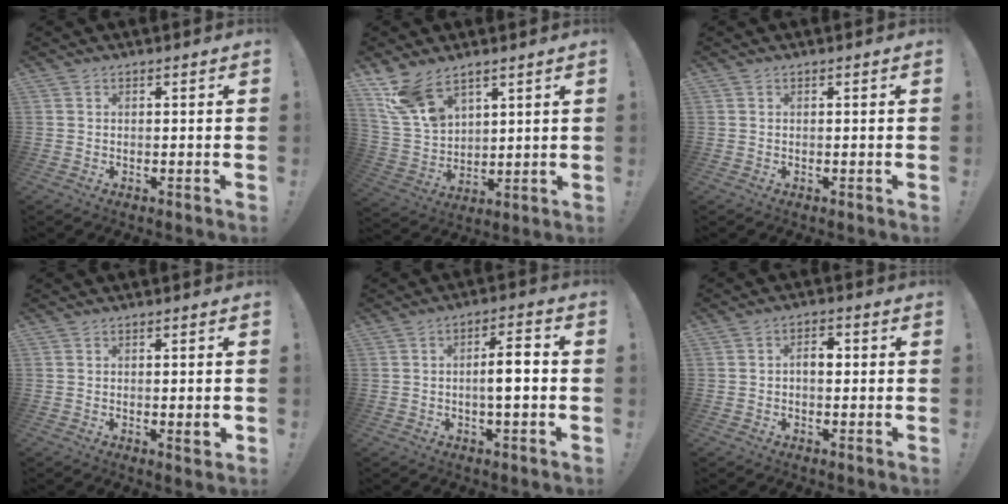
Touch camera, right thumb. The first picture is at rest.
{"total": 11.6, "force": [8.5, 5.8, 5.4], "torque": [-0.117, -0.044, 0.169]}
{"total": 0.0}
{"total": 3.0, "force": [-0.3, 0.3, 3.0], "torque": [-0.034, -0.007, -0.006]}
{"total": 7.0, "force": [-1.0, 1.6, 6.8], "torque": [-0.106, 0.008, -0.023]}
{"total": 4.4, "force": [-0.1, 2.5, 3.6], "torque": [-0.052, 0.008, -0.008]}